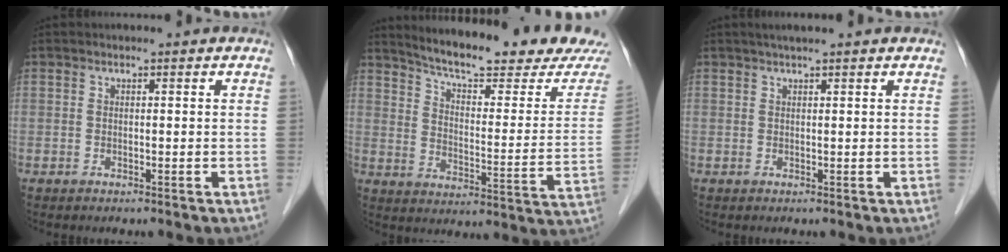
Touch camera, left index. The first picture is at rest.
{"total": 21.1, "force": [19.2, 1.3, 8.5], "torque": [-0.122, -0.059, 0.253]}
{"total": 3.1, "force": [2.5, -0.1, 1.8], "torque": [-0.021, 0.025, 0.039]}